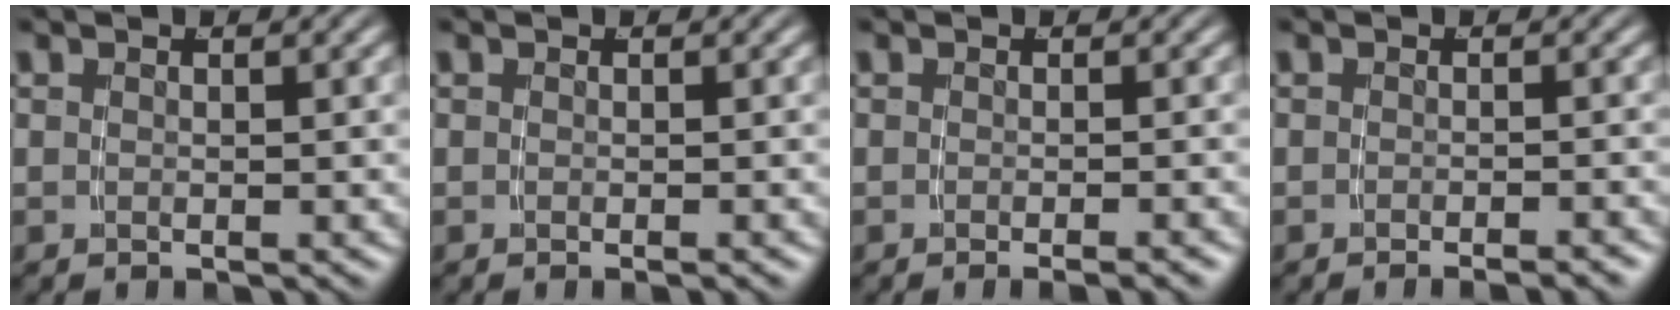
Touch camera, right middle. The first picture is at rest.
{"total": 0.7, "force": [-0.5, -0.1, 0.4], "torque": [-0.003, 0.005, -0.011]}
{"total": 1.8, "force": [-1.5, -0.1, 0.9], "torque": [-0.007, 0.007, -0.027]}
{"total": 1.9, "force": [-1.7, -0.3, 0.7], "torque": [-0.005, 0.007, -0.032]}